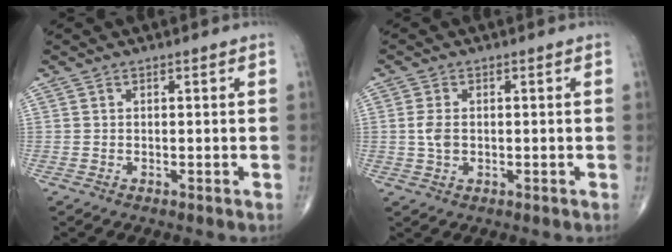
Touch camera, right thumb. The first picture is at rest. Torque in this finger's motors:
{"motor_torque": [-0.24, -0.05, 0.06, 0.34, -0.08]}